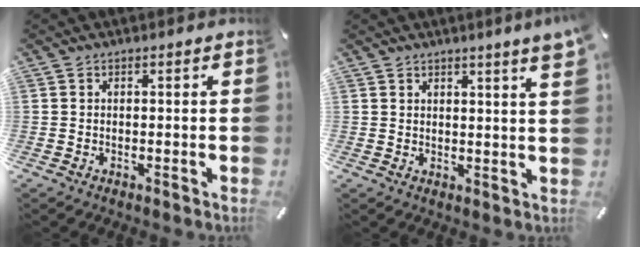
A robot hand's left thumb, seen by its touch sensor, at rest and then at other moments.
{"total": 3.8, "force": [2.9, -0.2, 2.4], "torque": [-0.037, -0.017, 0.047]}